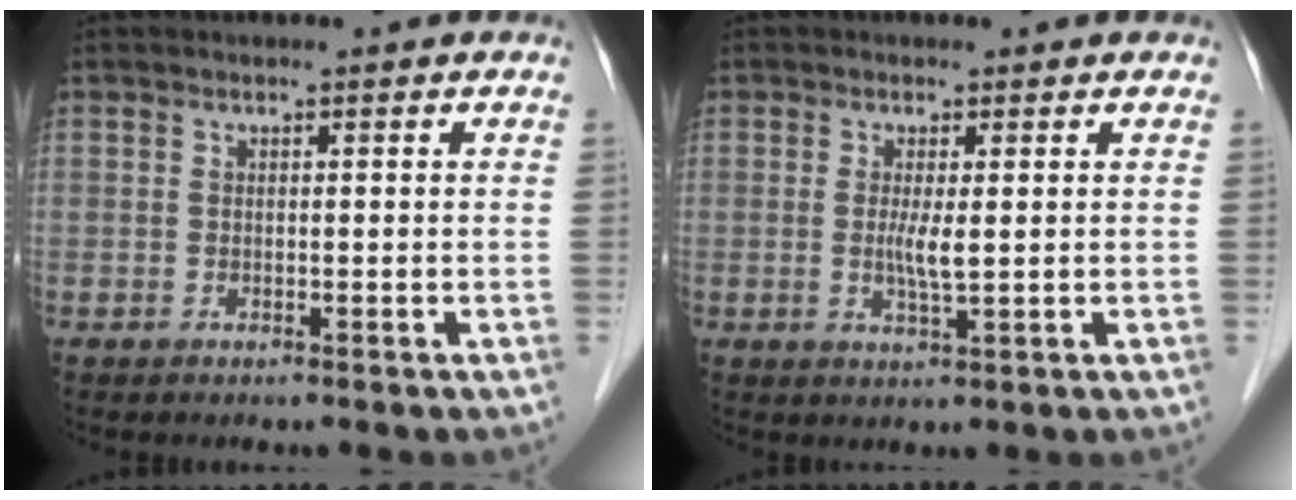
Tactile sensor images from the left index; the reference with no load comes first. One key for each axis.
{"total": 3.0, "fx": 0.2, "fy": 0.3, "fz": 2.9, "tx": -0.062, "ty": -0.006, "tz": 0.006}